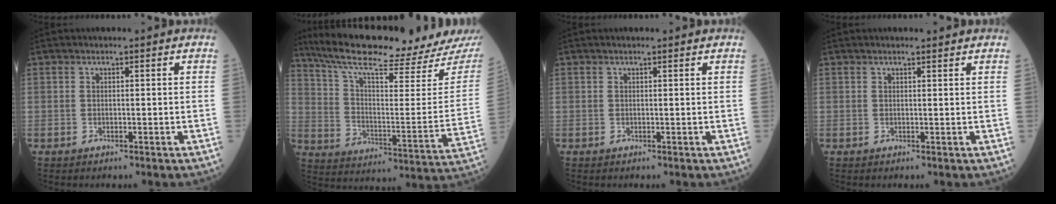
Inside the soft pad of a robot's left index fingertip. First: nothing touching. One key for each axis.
{"total": 23.3, "fx": 20.8, "fy": 0.5, "fz": 10.6, "tx": -0.178, "ty": -0.057, "tz": 0.302}
{"total": 0.9, "fx": 0.8, "fy": 0.0, "fz": 0.4, "tx": -0.009, "ty": 0.008, "tz": 0.012}
{"total": 1.3, "fx": 1.3, "fy": 0.0, "fz": 0.4, "tx": -0.010, "ty": 0.005, "tz": 0.019}